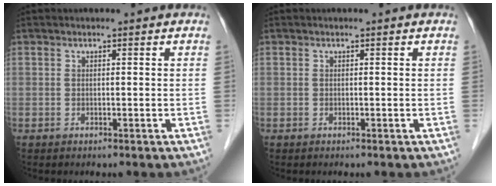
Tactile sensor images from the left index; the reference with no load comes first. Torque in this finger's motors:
{"motor_torque": [0.00, 0.00, 0.00, 0.00]}